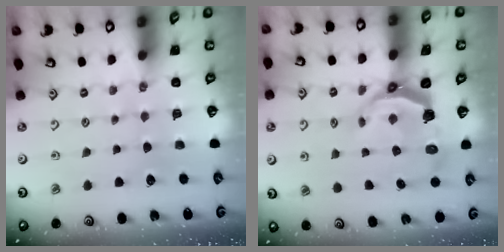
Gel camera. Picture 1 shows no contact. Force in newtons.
{"total": 7.5, "press": 5.8, "slide": 4.7}